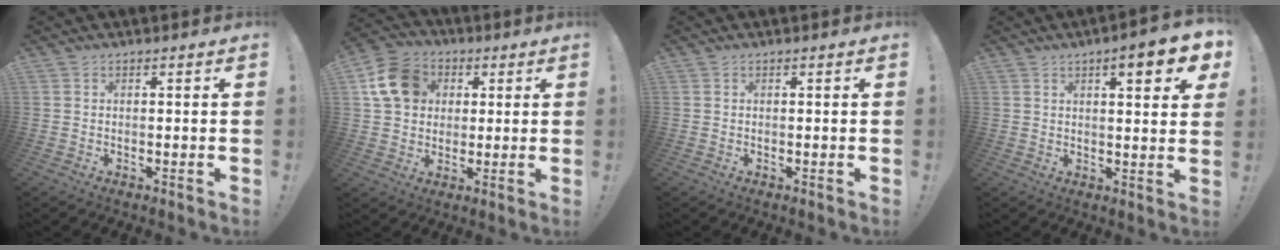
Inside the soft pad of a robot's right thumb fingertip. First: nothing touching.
{"total": 13.9, "force": [4.2, 11.4, 6.7], "torque": [-0.086, -0.005, 0.086]}
{"total": 0.0}
{"total": 8.6, "force": [3.9, 1.7, 7.5], "torque": [-0.094, -0.019, 0.058]}